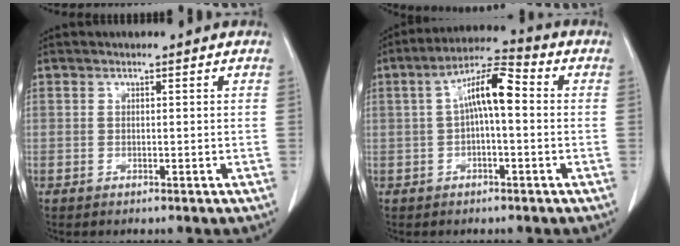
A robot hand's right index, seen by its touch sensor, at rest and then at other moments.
{"total": 8.2, "force": [0.7, 2.0, 7.9], "torque": [-0.143, 0.032, 0.006]}